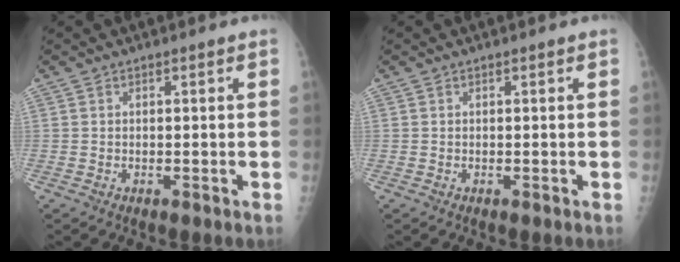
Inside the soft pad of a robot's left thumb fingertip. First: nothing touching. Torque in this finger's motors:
{"motor_torque": [0.00, 0.00, -0.02, -0.03, 0.00]}